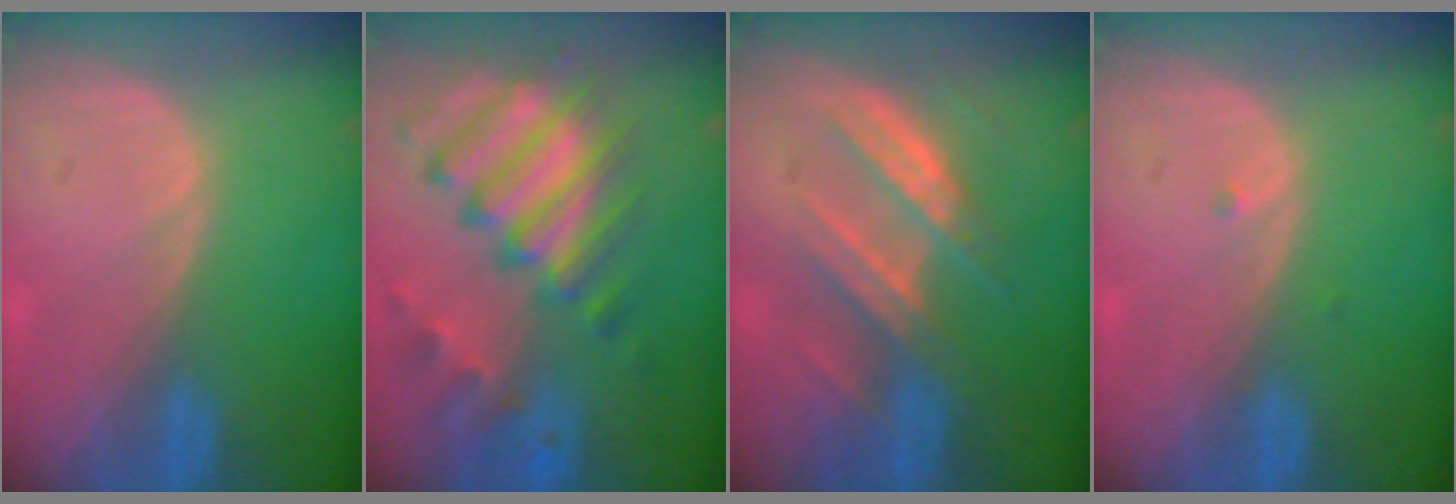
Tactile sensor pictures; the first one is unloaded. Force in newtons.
{"total": 11.4, "press": 9.9, "slide": 5.7}
{"total": 7.4, "press": 7.2, "slide": 1.9}
{"total": 0.6, "press": 0.5, "slide": 0.3}